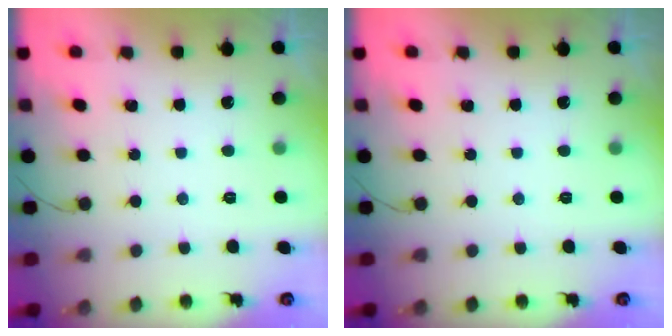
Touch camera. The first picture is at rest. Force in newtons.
{"total": 0.0}